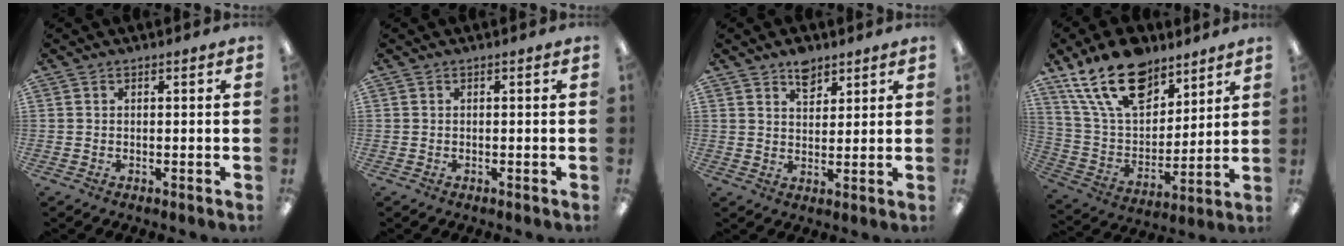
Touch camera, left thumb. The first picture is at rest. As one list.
[{"total": 0.0}, {"total": 5.6, "force": [4.1, 3.0, 2.2], "torque": [-0.022, -0.020, 0.071]}, {"total": 20.5, "force": [13.5, 11.0, 10.8], "torque": [-0.200, -0.059, 0.245]}]